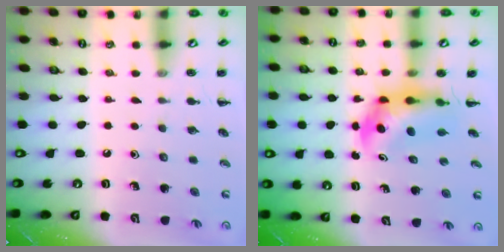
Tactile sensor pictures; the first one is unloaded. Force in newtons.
{"total": 5.5, "press": 5.3, "slide": 1.6}